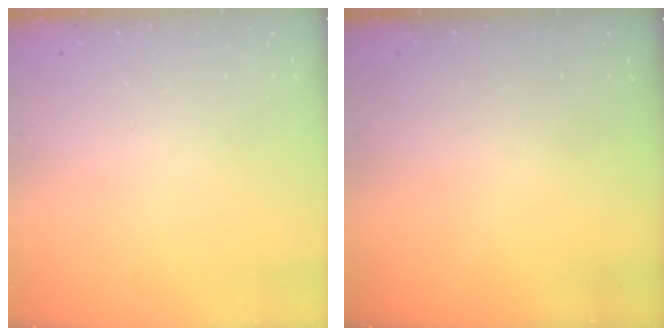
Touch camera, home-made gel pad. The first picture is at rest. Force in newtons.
{"total": 0.0}